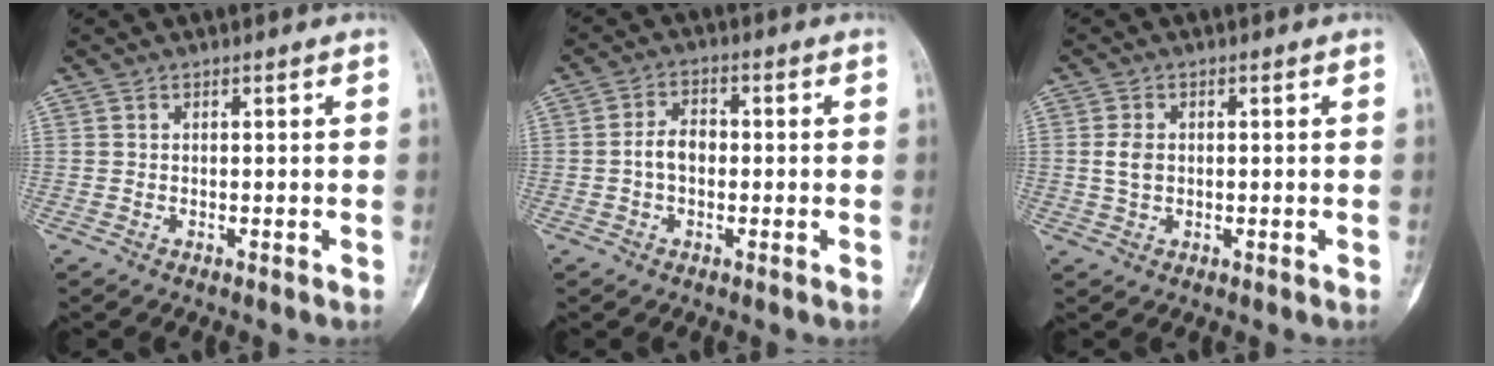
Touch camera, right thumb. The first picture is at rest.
{"total": 4.4, "force": [-0.6, 2.9, 3.2], "torque": [-0.048, 0.018, -0.017]}
{"total": 2.9, "force": [0.2, 2.1, 2.0], "torque": [-0.039, 0.003, 0.005]}